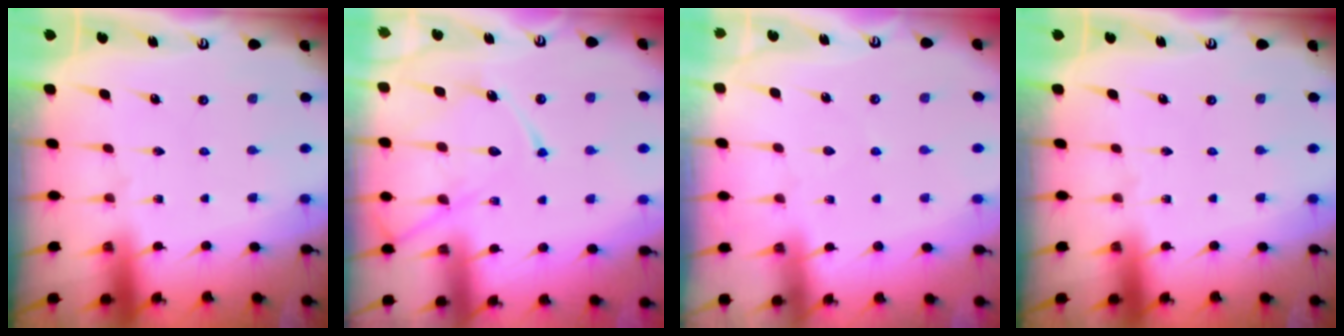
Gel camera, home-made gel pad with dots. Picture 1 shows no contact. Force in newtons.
{"total": 13.7, "press": 13.7, "slide": 1.2}
{"total": 6.0, "press": 6.0, "slide": 0.8}
{"total": 0.0}